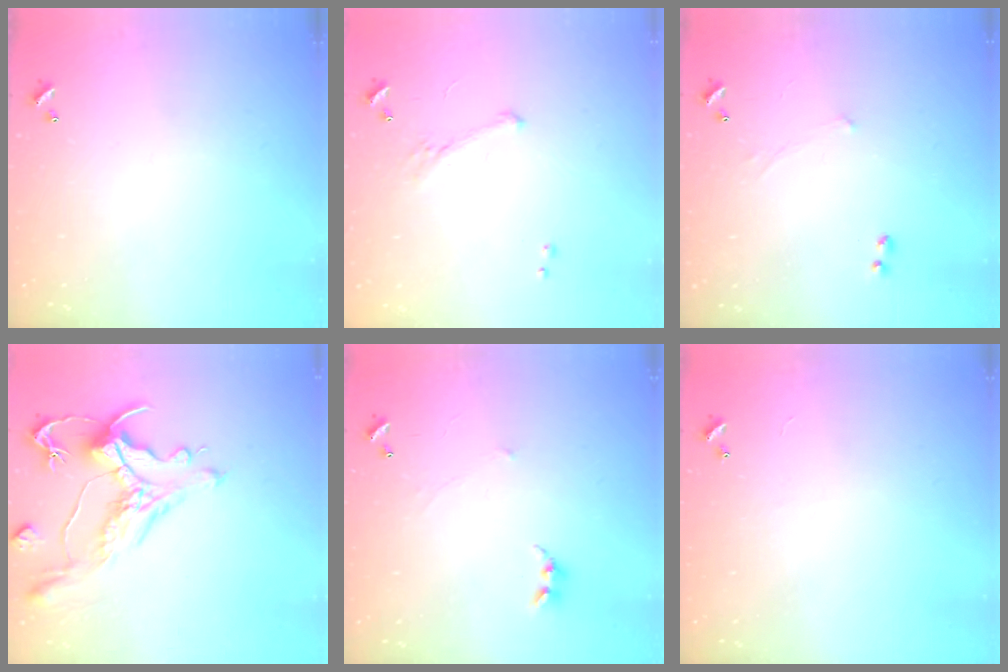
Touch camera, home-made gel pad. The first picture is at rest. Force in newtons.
{"total": 4.0, "press": 3.9, "slide": 1.0}
{"total": 1.7, "press": 1.7, "slide": 0.4}
{"total": 2.2, "press": 1.7, "slide": 1.4}
{"total": 0.9, "press": 0.8, "slide": 0.5}
{"total": 2.4, "press": 2.4, "slide": 0.3}